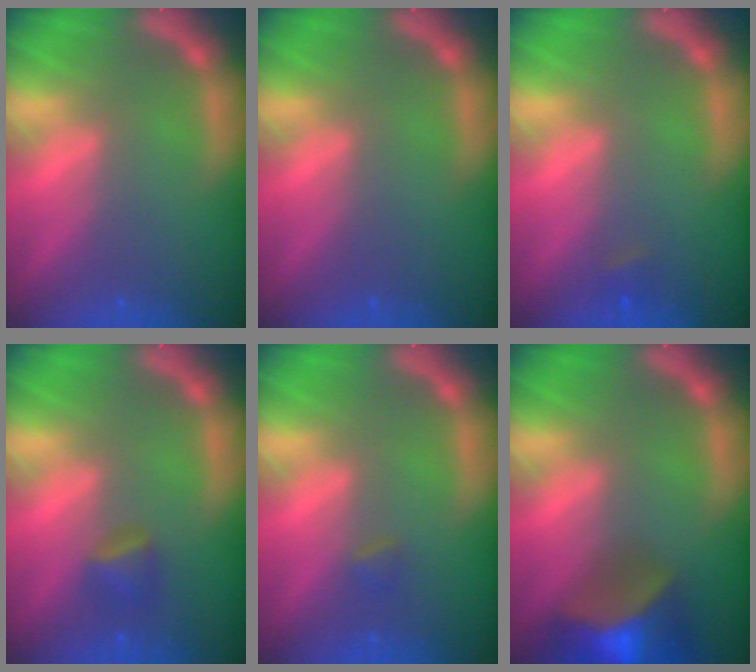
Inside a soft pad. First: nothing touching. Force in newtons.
{"total": 0.0}
{"total": 0.9}
{"total": 1.9}
{"total": 0.9}
{"total": 9.9}